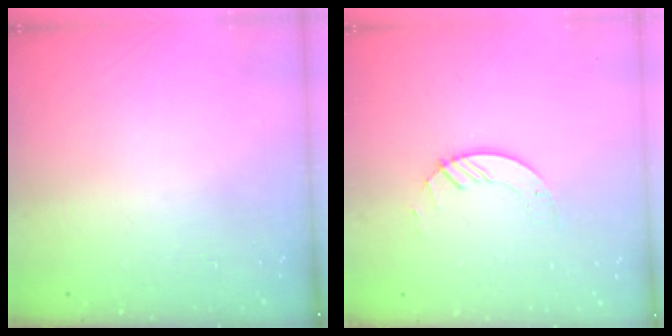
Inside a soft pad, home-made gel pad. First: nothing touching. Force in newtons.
{"total": 2.6, "press": 2.6, "slide": 0.3}